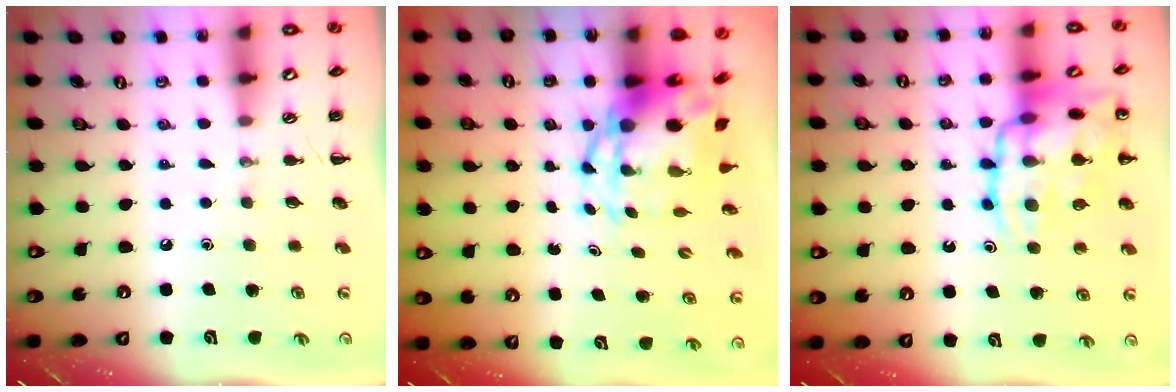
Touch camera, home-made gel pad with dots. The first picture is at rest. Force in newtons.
{"total": 6.8, "press": 6.5, "slide": 2.0}
{"total": 20.0, "press": 19.8, "slide": 2.3}